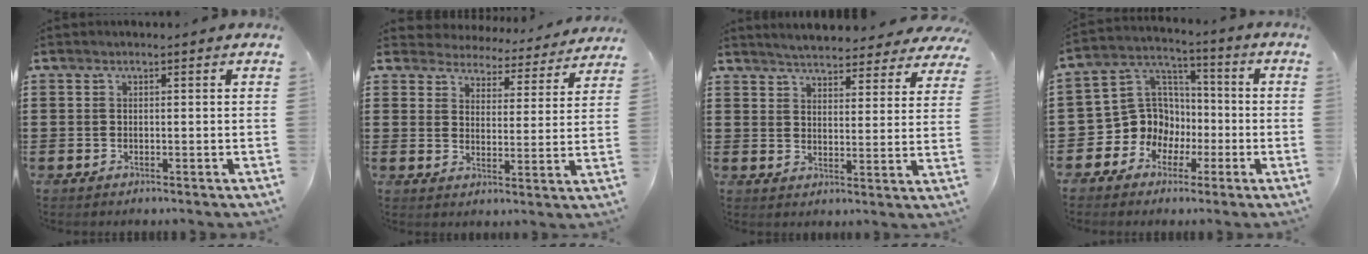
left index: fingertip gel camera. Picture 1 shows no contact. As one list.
[{"total": 4.4, "force": [4.4, 0.3, -0.5], "torque": [-0.011, -0.040, 0.072]}, {"total": 4.4, "force": [4.4, -0.2, 0.6], "torque": [-0.032, -0.024, 0.076]}, {"total": 9.4, "force": [-2.1, 8.9, 2.1], "torque": [-0.098, -0.002, -0.038]}]